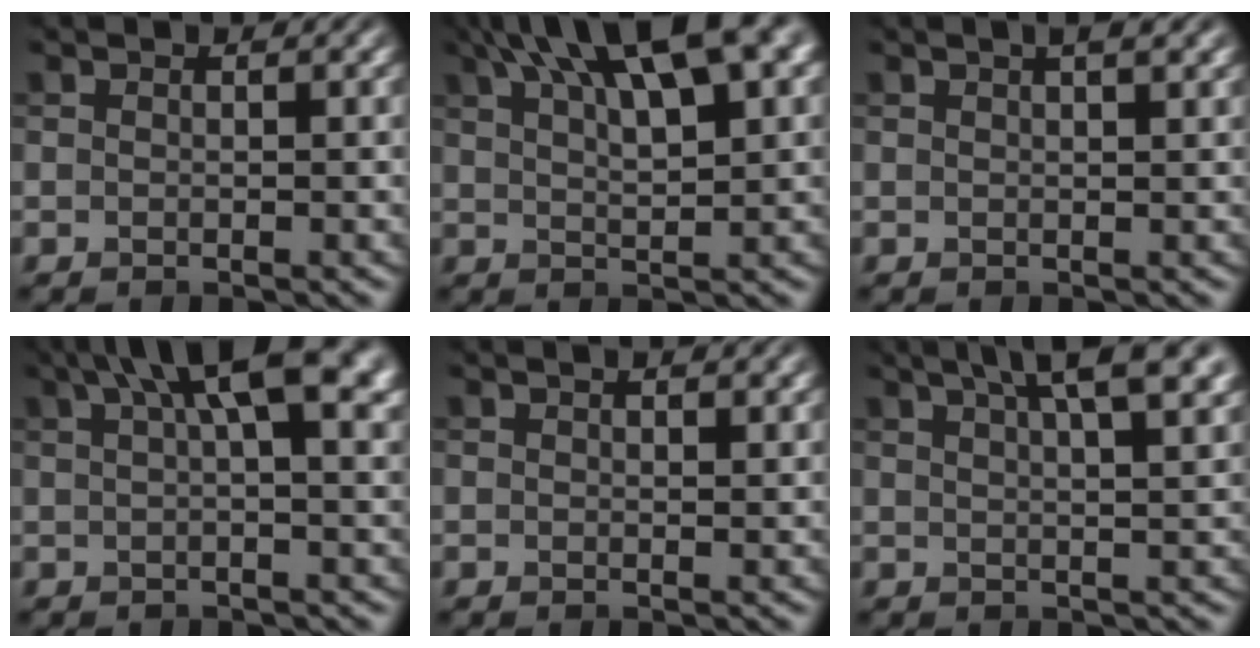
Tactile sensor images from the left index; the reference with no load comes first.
{"total": 12.6, "force": [7.0, 4.0, 9.6], "torque": [-0.133, 0.035, 0.096]}
{"total": 2.2, "force": [1.2, 0.6, 1.7], "torque": [-0.015, 0.004, 0.013]}
{"total": 8.9, "force": [3.7, 2.5, 7.6], "torque": [-0.094, 0.022, 0.048]}
{"total": 1.4, "force": [0.9, 0.4, 1.0], "torque": [-0.010, 0.001, 0.015]}
{"total": 8.8, "force": [5.3, 3.0, 6.4], "torque": [-0.063, 0.040, 0.047]}